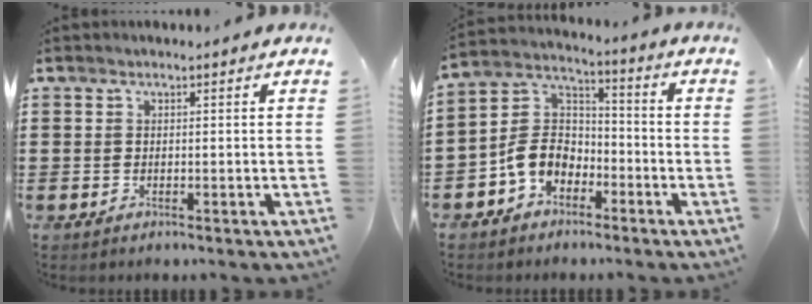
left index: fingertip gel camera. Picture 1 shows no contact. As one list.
[{"total": 7.5, "force": [-4.0, 5.4, 3.2], "torque": [-0.092, 0.013, -0.086]}]